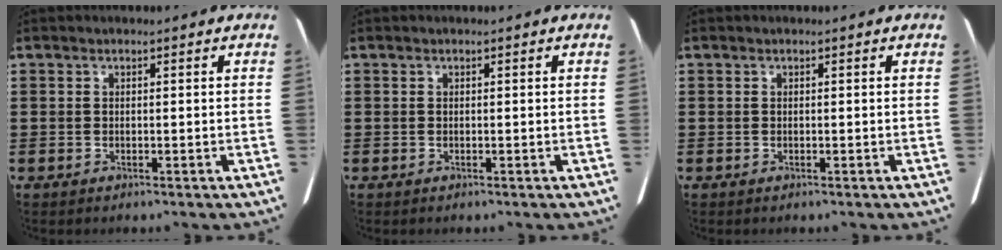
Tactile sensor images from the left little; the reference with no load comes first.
{"total": 0.0}
{"total": 0.0}